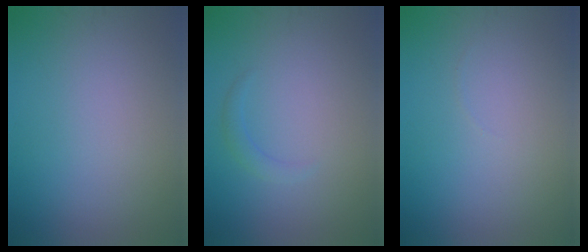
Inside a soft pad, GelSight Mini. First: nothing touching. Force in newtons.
{"total": 1.1, "press": 1.1, "slide": 0.2}
{"total": 0.0}